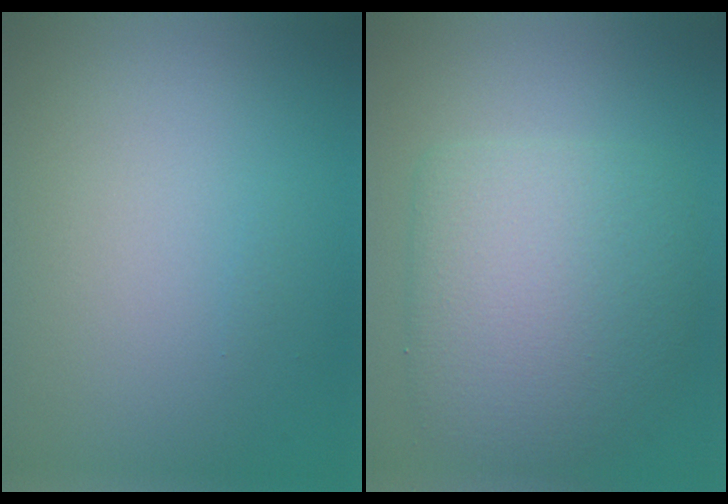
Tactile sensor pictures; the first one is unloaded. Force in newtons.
{"total": 6.5, "press": 6.5, "slide": 0.2}